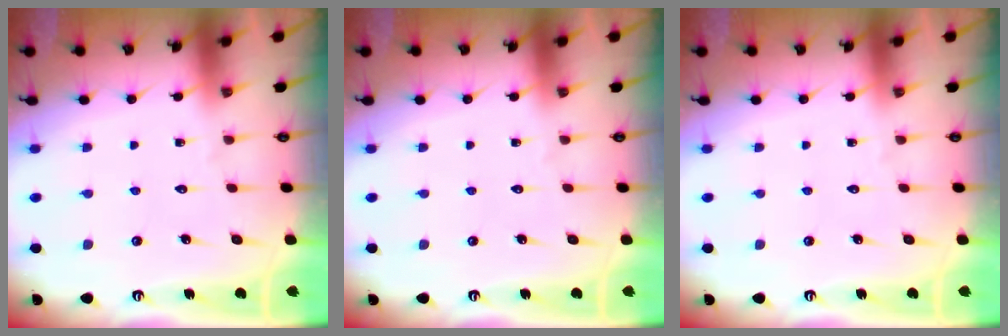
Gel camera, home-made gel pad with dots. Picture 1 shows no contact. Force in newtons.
{"total": 0.0}
{"total": 0.0}